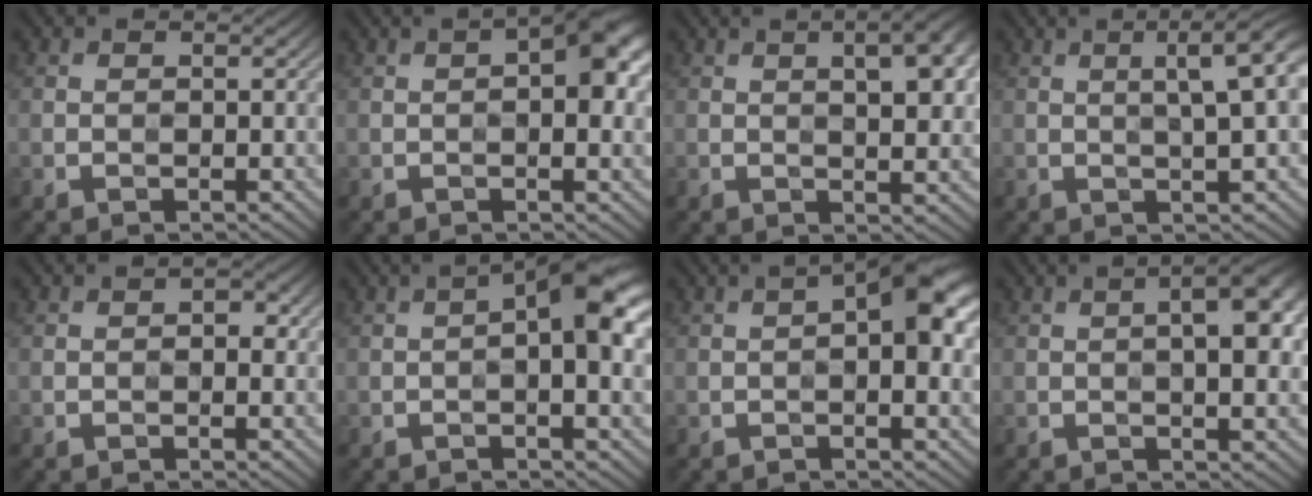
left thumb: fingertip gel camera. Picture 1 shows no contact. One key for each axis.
{"total": 6.6, "fx": 0.7, "fy": 2.5, "fz": 6.1, "tx": -0.079, "ty": 0.015, "tz": 0.004}
{"total": 8.0, "fx": 2.3, "fy": 2.8, "fz": 7.1, "tx": -0.082, "ty": 0.016, "tz": 0.027}
{"total": 7.2, "fx": 2.0, "fy": 1.5, "fz": 6.7, "tx": -0.068, "ty": 0.029, "tz": 0.023}
{"total": 1.6, "fx": 0.1, "fy": 0.8, "fz": 1.4, "tx": -0.015, "ty": 0.001, "tz": -0.001}
{"total": 8.3, "fx": 0.7, "fy": 2.5, "fz": 7.9, "tx": -0.118, "ty": 0.021, "tz": 0.003}
{"total": 7.6, "fx": 0.7, "fy": 2.7, "fz": 7.1, "tx": -0.100, "ty": 0.020, "tz": 0.004}
{"total": 7.0, "fx": 1.1, "fy": 2.0, "fz": 6.6, "tx": -0.089, "ty": 0.014, "tz": 0.011}